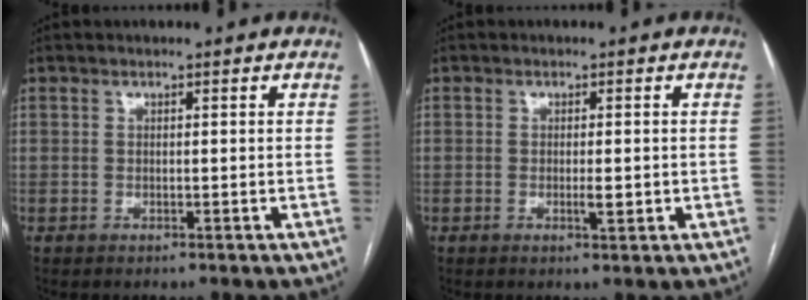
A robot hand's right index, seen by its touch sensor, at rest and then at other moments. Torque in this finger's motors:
{"motor_torque": [0.31, 0.44, 0.02, 0.02]}